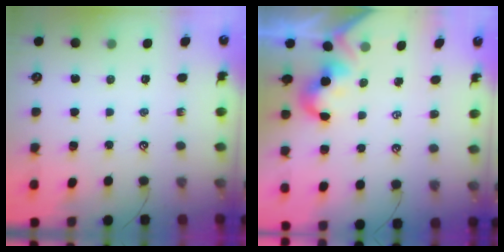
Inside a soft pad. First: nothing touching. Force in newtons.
{"total": 2.0, "press": 1.9, "slide": 0.5}